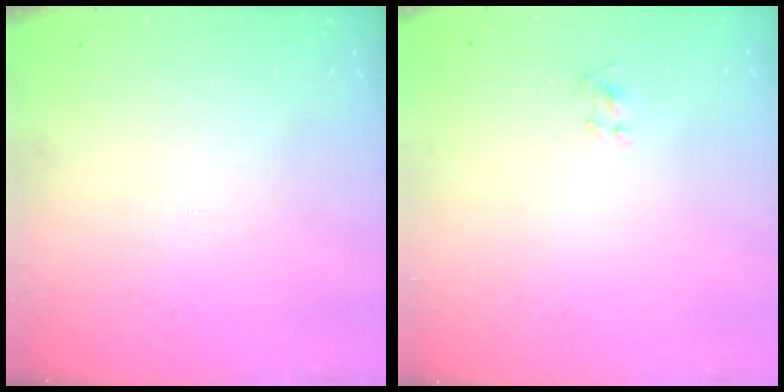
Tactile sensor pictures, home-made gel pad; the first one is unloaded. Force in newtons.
{"total": 1.0, "press": 0.6, "slide": 0.8}